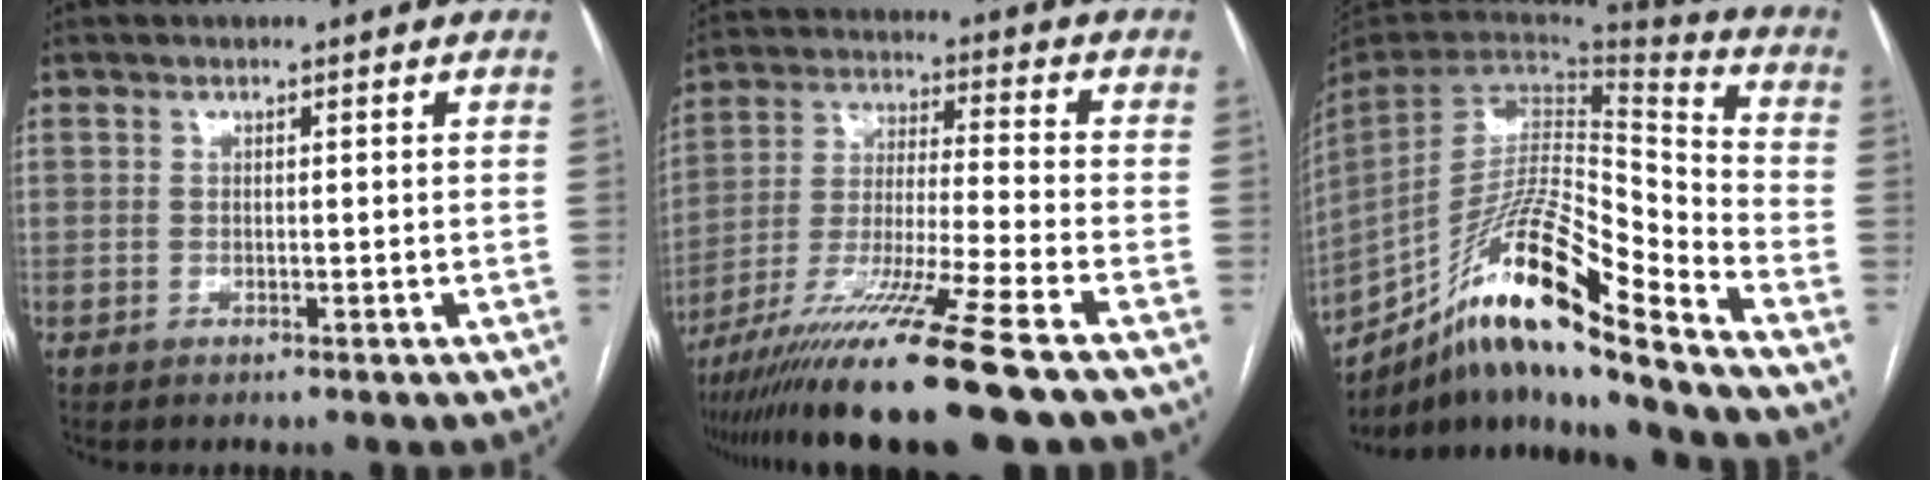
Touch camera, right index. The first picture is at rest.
{"total": 17.0, "force": [-12.4, -1.9, 11.5], "torque": [-0.224, -0.043, -0.220]}
{"total": 20.3, "force": [-14.6, 0.9, 14.1], "torque": [-0.271, -0.006, -0.269]}